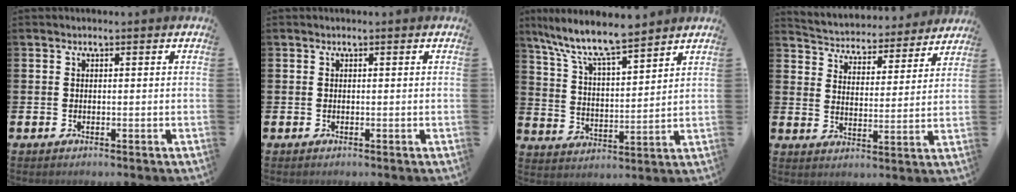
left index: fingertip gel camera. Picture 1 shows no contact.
{"total": 0.0}
{"total": 9.3, "force": [8.5, 1.1, 3.6], "torque": [-0.109, -0.049, 0.150]}
{"total": 4.7, "force": [4.5, 1.3, 0.2], "torque": [-0.027, -0.044, 0.072]}